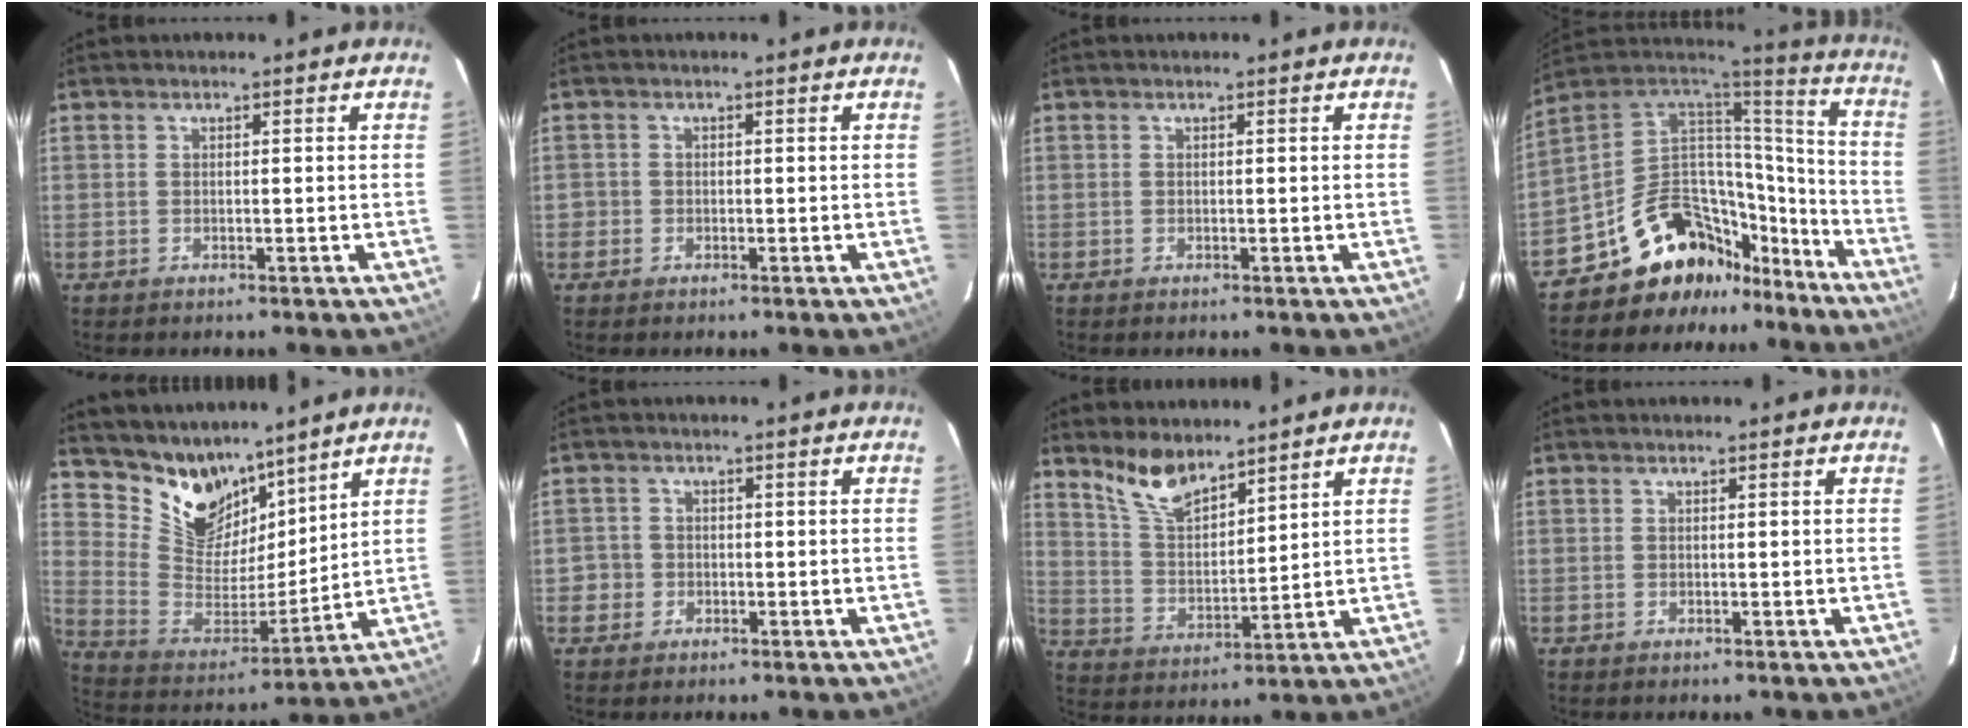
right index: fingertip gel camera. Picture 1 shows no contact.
{"total": 1.5, "force": [-0.8, 1.3, 0.1], "torque": [-0.004, 0.002, -0.014]}
{"total": 0.0}
{"total": 21.1, "force": [-15.5, 12.1, 7.6], "torque": [-0.157, 0.062, -0.233]}
{"total": 14.6, "force": [11.2, 7.9, 4.8], "torque": [-0.112, -0.001, 0.223]}
{"total": 2.9, "force": [-1.1, 2.7, 0.2], "torque": [0.000, 0.015, -0.020]}
{"total": 8.9, "force": [7.2, 2.9, 4.4], "torque": [-0.085, 0.004, 0.146]}
{"total": 0.0}